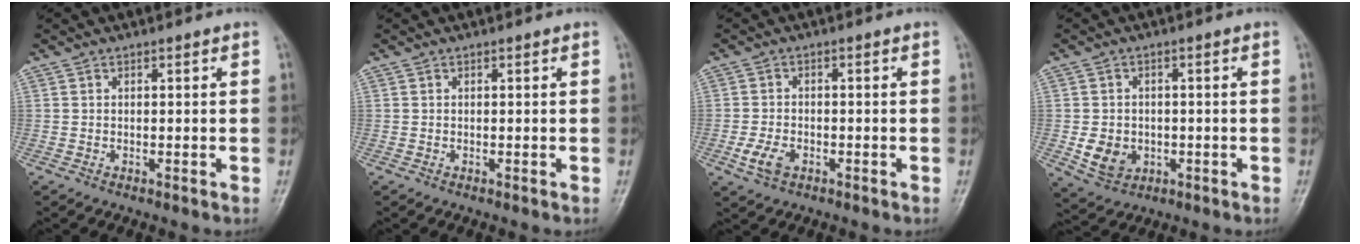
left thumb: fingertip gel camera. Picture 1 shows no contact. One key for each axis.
{"total": 0.0}
{"total": 4.3, "fx": -1.9, "fy": 2.8, "fz": 2.7, "tx": -0.053, "ty": 0.004, "tz": -0.036}
{"total": 6.4, "fx": -1.3, "fy": 5.4, "fz": 3.3, "tx": -0.043, "ty": 0.005, "tz": -0.011}